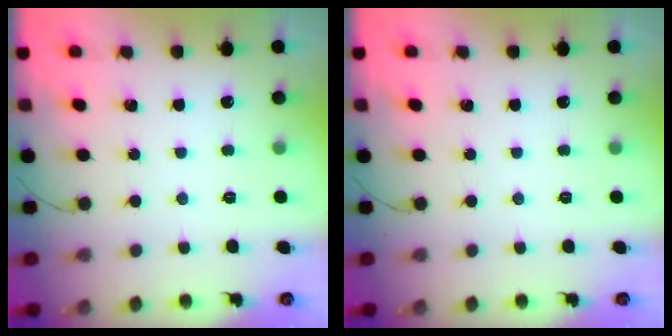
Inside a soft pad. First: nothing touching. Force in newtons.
{"total": 0.0}